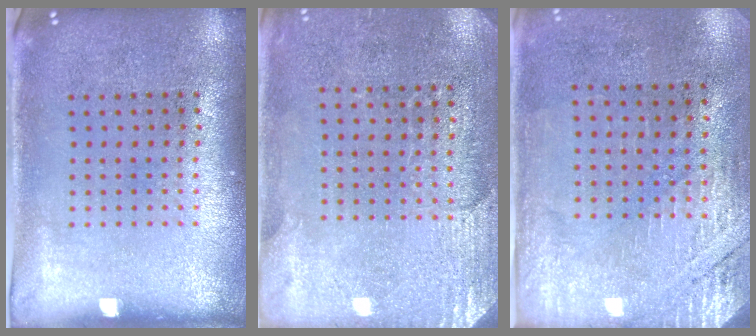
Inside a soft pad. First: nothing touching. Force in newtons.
{"total": 2.7, "press": 2.5, "slide": 0.9}
{"total": 2.7, "press": 2.4, "slide": 1.2}